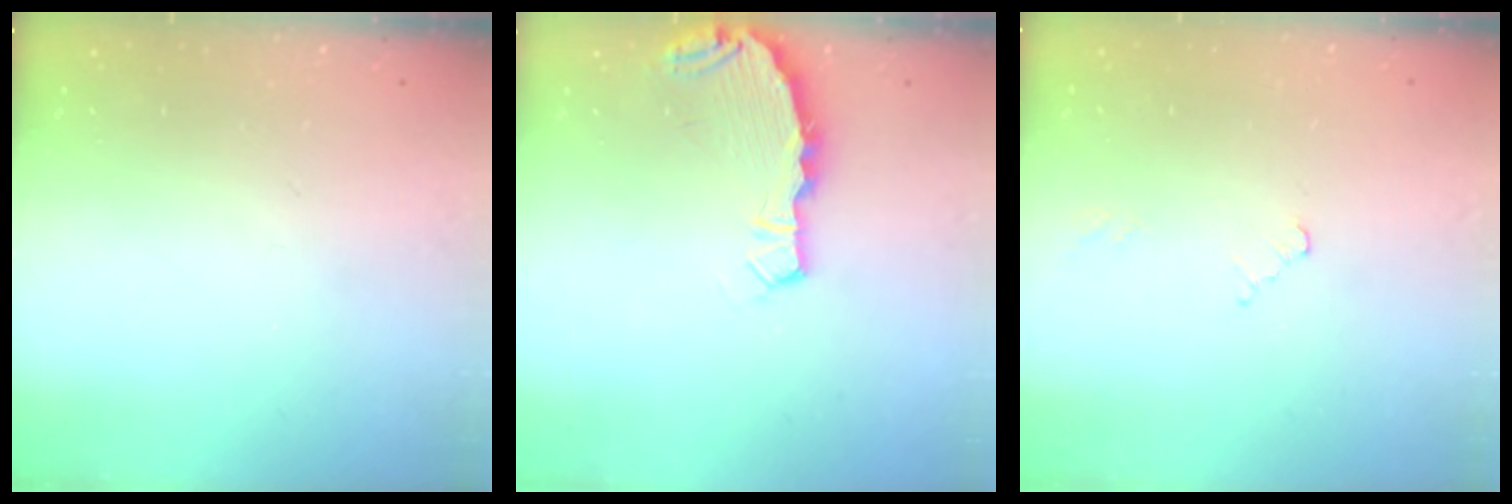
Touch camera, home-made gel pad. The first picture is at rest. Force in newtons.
{"total": 3.6, "press": 3.6, "slide": 0.4}
{"total": 2.6, "press": 2.6, "slide": 0.3}